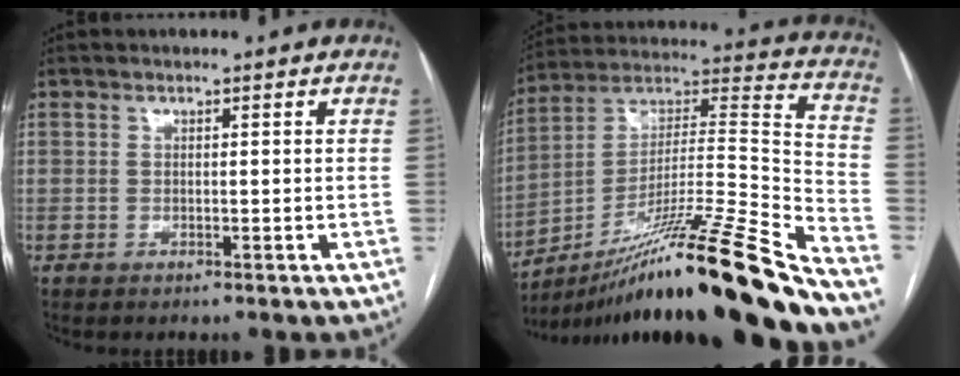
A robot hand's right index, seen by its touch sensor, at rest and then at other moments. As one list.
[{"total": 28.4, "force": [-21.0, -0.7, 19.1], "torque": [-0.254, -0.001, -0.357]}]